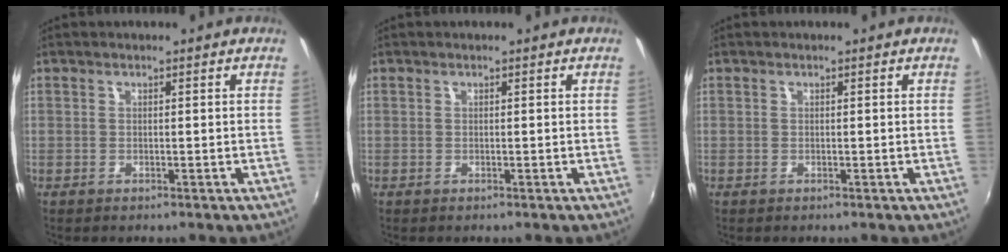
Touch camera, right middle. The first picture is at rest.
{"total": 0.0}
{"total": 0.0}